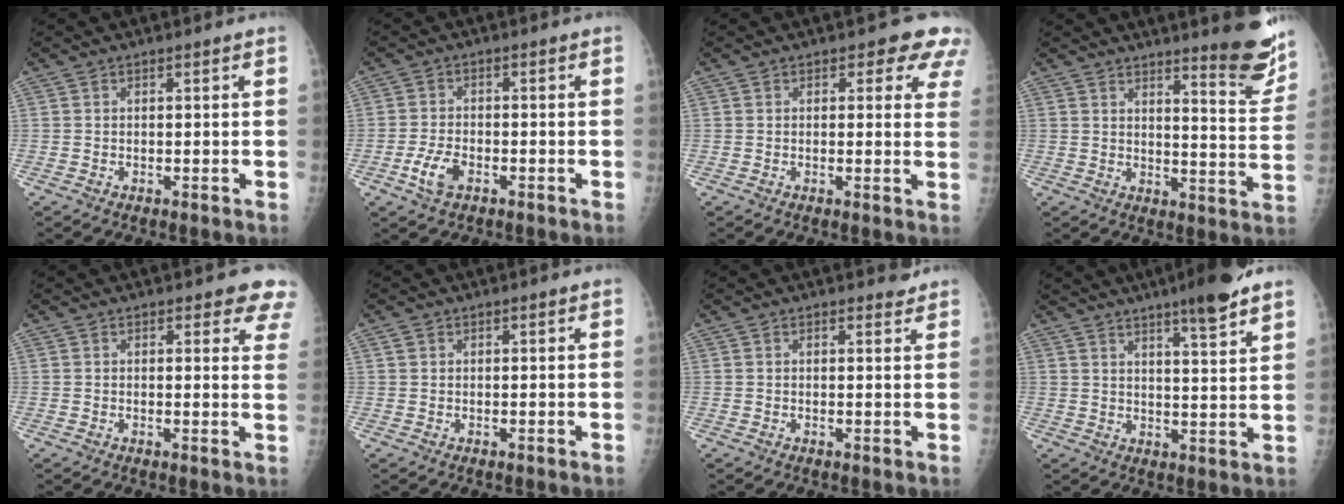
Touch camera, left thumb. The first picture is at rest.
{"total": 4.8, "force": [-2.3, 2.6, 3.3], "torque": [-0.068, 0.008, -0.044]}
{"total": 5.9, "force": [4.0, 3.2, 3.0], "torque": [0.008, -0.015, 0.026]}
{"total": 11.8, "force": [9.1, 1.9, 7.2], "torque": [-0.063, -0.075, 0.114]}
{"total": 6.6, "force": [5.4, 2.5, 2.7], "torque": [0.011, -0.023, 0.039]}
{"total": 0.8, "force": [0.4, 0.6, 0.3], "torque": [-0.002, 0.000, 0.009]}
{"total": 1.3, "force": [1.3, 0.4, 0.1], "torque": [0.004, -0.012, 0.012]}
{"total": 9.3, "force": [6.6, 0.9, 6.4], "torque": [-0.085, -0.036, 0.096]}